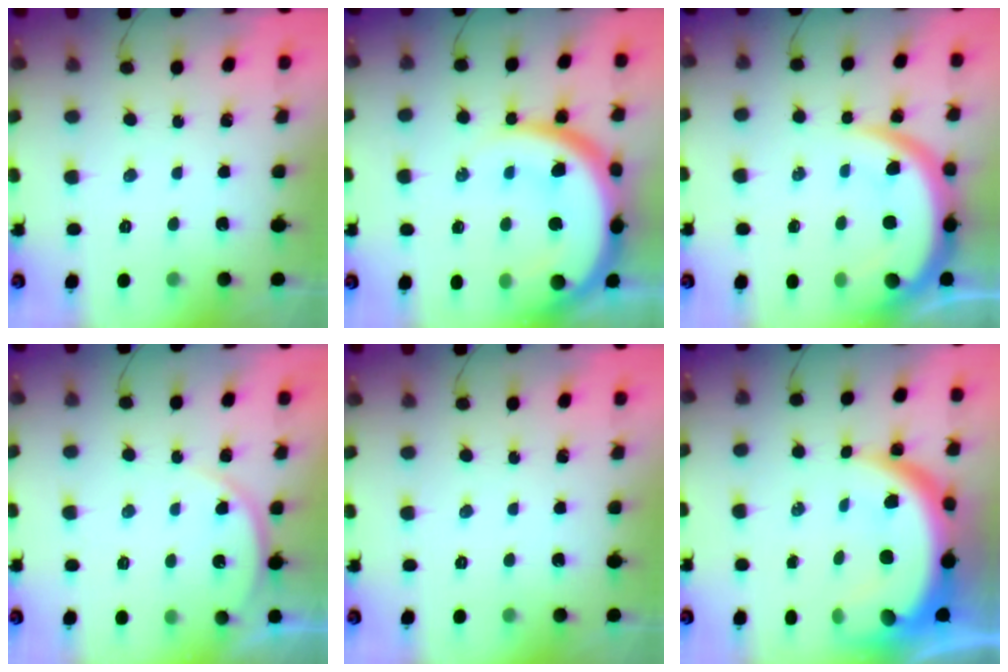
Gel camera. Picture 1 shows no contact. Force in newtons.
{"total": 20.5, "press": 20.4, "slide": 2.1}
{"total": 11.7, "press": 11.6, "slide": 1.1}
{"total": 5.0, "press": 5.0, "slide": 0.5}
{"total": 0.0}
{"total": 14.2, "press": 14.2, "slide": 1.3}